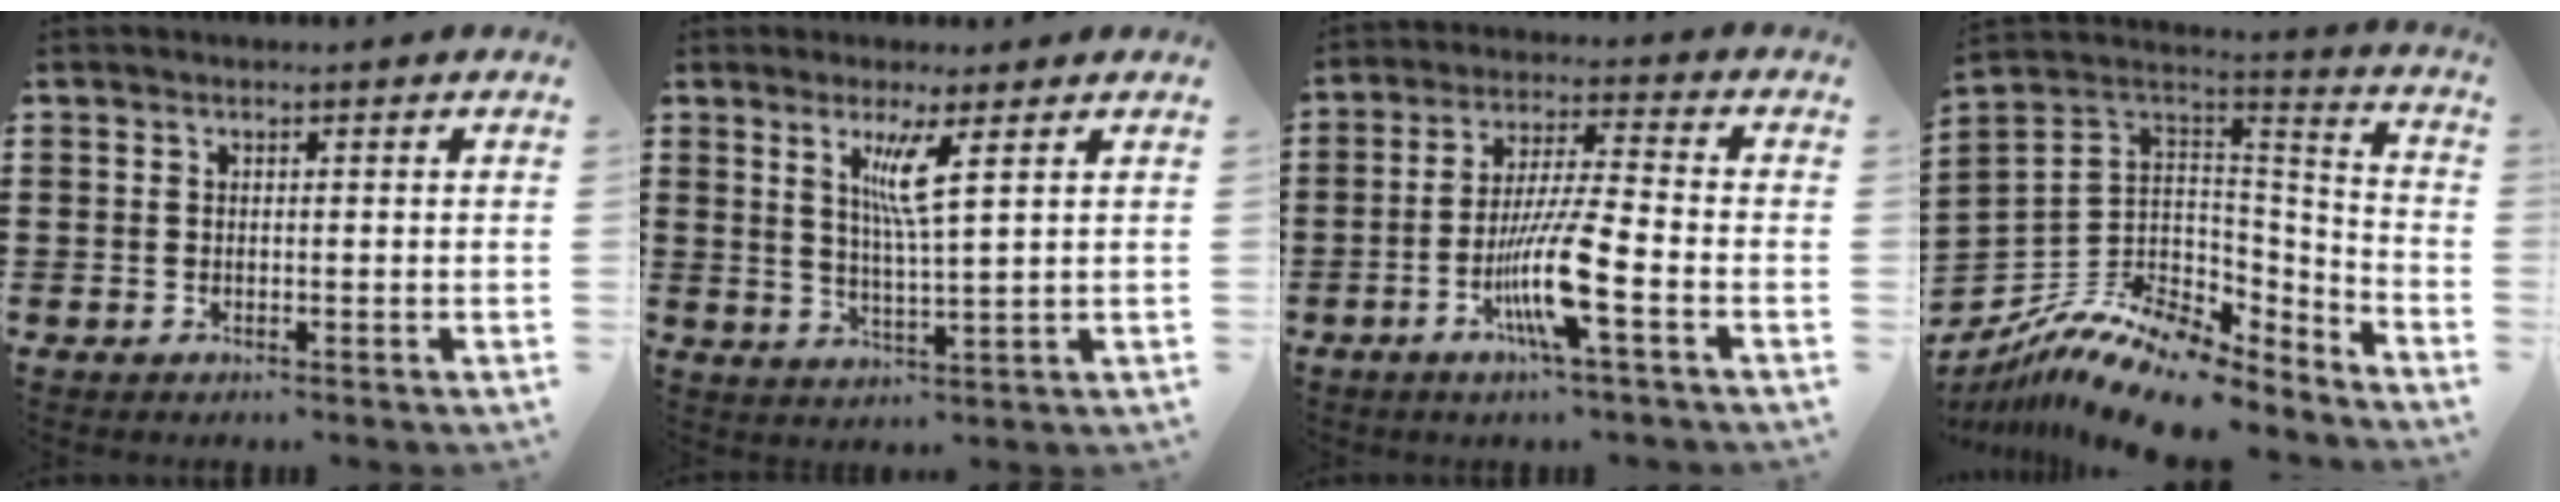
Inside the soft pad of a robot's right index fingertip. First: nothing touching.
{"total": 5.4, "force": [2.4, -0.1, 4.8], "torque": [-0.102, -0.001, 0.037]}
{"total": 10.0, "force": [-4.0, 1.0, 9.1], "torque": [-0.188, -0.015, -0.081]}
{"total": 10.5, "force": [-7.5, 4.9, 5.3], "torque": [-0.126, 0.001, -0.144]}